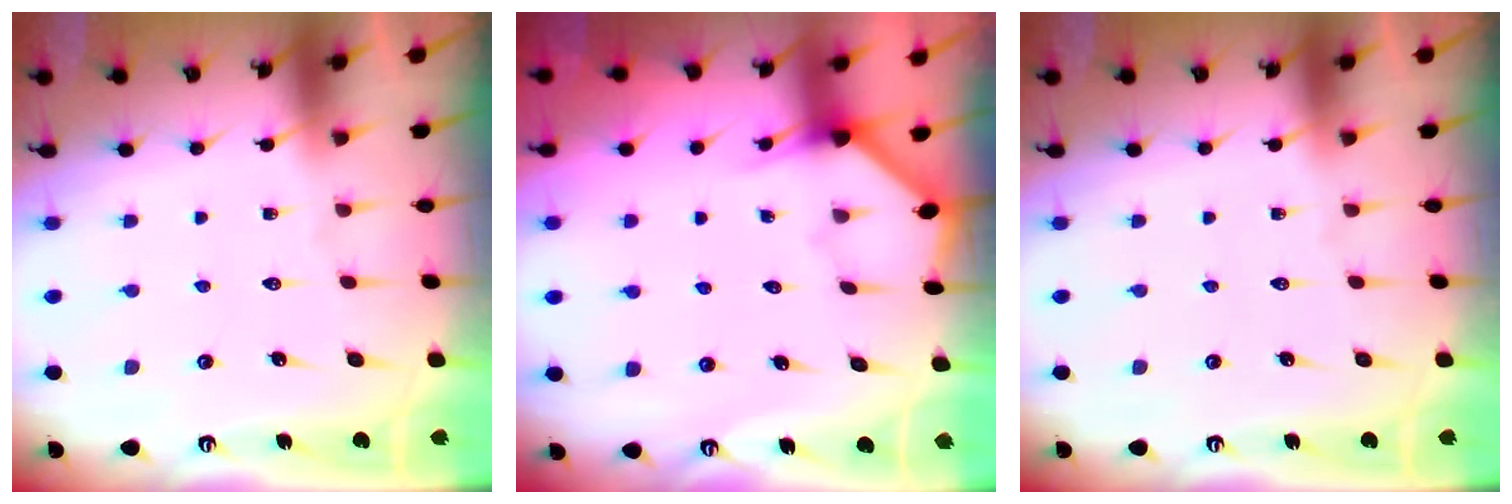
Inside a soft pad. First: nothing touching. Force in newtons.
{"total": 3.7, "press": 3.7, "slide": 0.4}
{"total": 0.0}